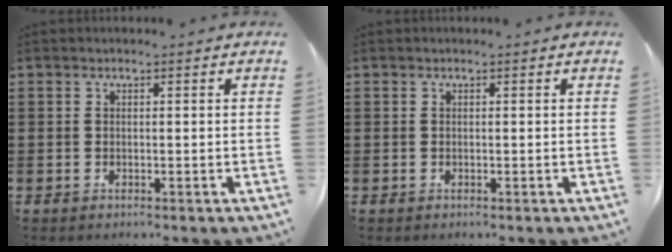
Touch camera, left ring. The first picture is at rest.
{"total": 0.0}